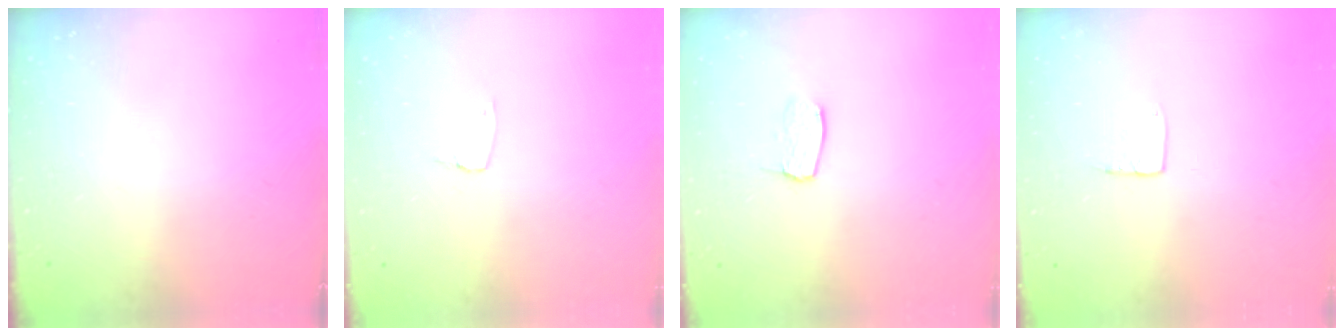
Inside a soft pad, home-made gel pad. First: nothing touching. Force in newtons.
{"total": 2.6, "press": 2.6, "slide": 0.2}
{"total": 4.9, "press": 4.9, "slide": 0.3}
{"total": 4.5, "press": 4.5, "slide": 0.3}